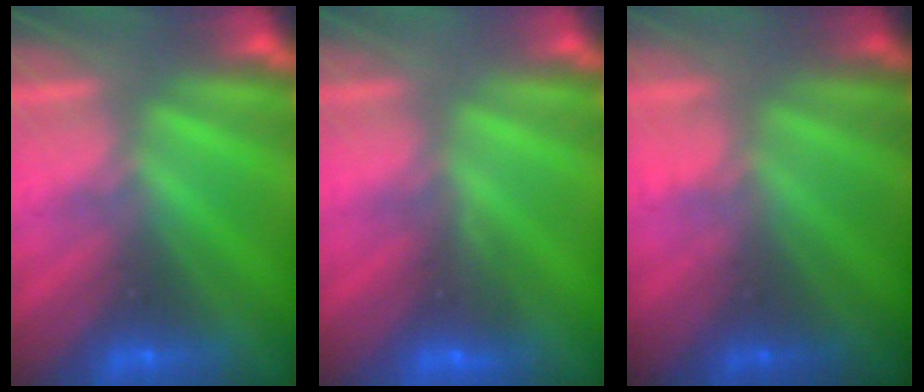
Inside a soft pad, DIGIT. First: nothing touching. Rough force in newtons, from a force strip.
{"total": 2.9}
{"total": 1.8}